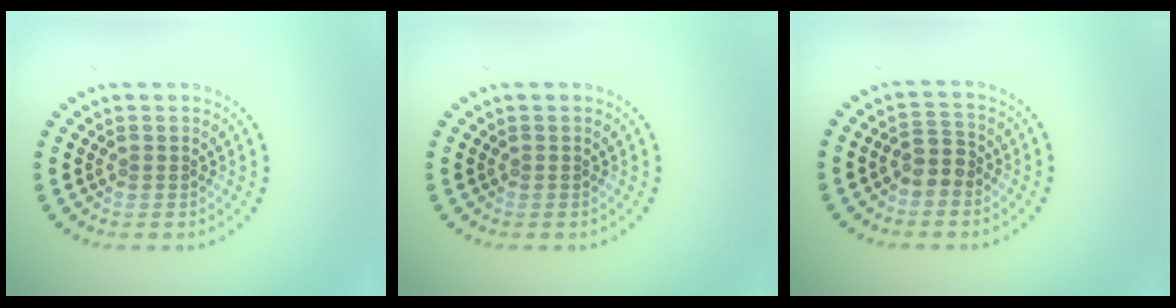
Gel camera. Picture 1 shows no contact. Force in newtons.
{"total": 0.0}
{"total": 2.2, "press": 1.9, "slide": 1.1}